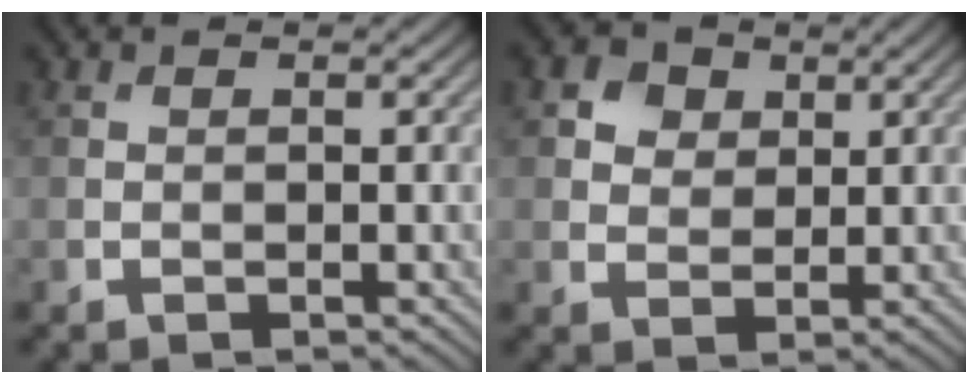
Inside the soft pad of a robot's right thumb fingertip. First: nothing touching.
{"total": 4.4, "force": [2.1, 3.3, 1.8], "torque": [-0.045, -0.005, 0.040]}